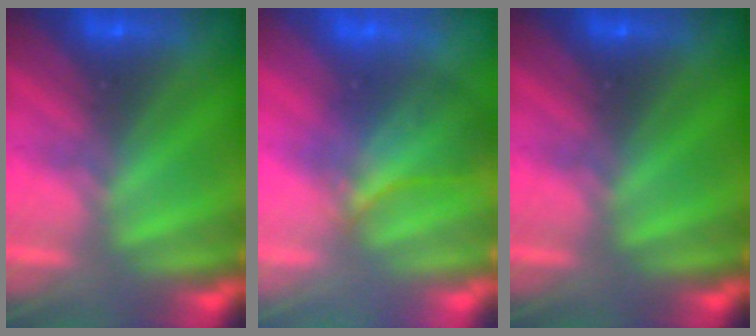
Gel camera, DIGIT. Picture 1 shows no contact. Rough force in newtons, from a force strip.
{"total": 3.7}
{"total": 0.0}